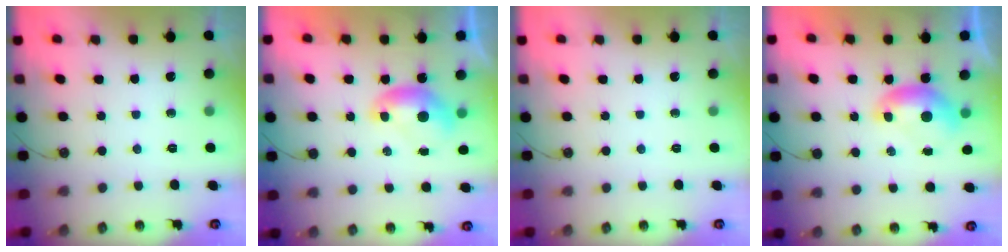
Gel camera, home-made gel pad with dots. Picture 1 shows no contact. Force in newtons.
{"total": 0.0}
{"total": 0.0}
{"total": 0.0}